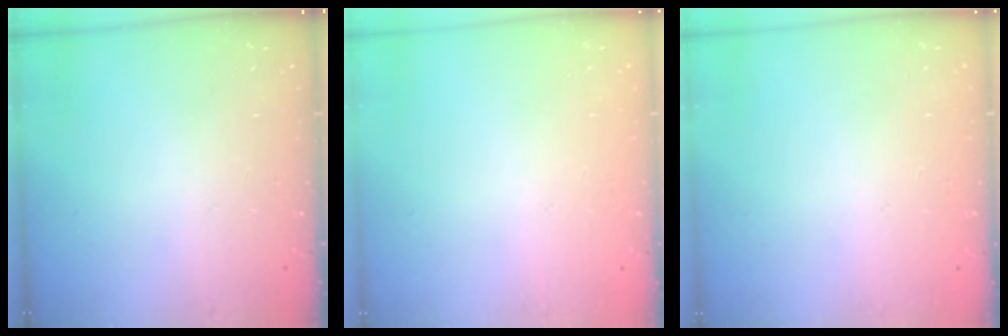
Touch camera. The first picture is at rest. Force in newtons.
{"total": 0.0}
{"total": 0.0}